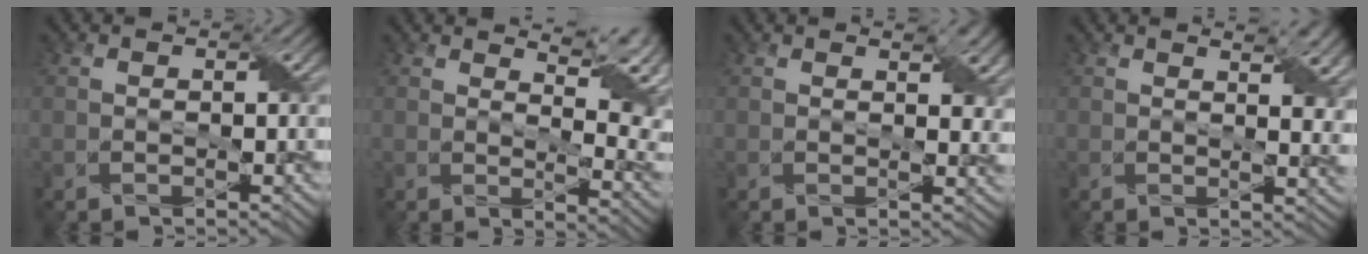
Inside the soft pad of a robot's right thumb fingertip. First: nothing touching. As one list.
[{"total": 8.5, "force": [5.0, 2.3, 6.5], "torque": [-0.095, 0.010, 0.076]}, {"total": 4.6, "force": [2.0, 2.0, 3.6], "torque": [-0.048, -0.001, 0.039]}, {"total": 7.2, "force": [3.2, 3.0, 5.7], "torque": [-0.055, 0.012, 0.039]}]